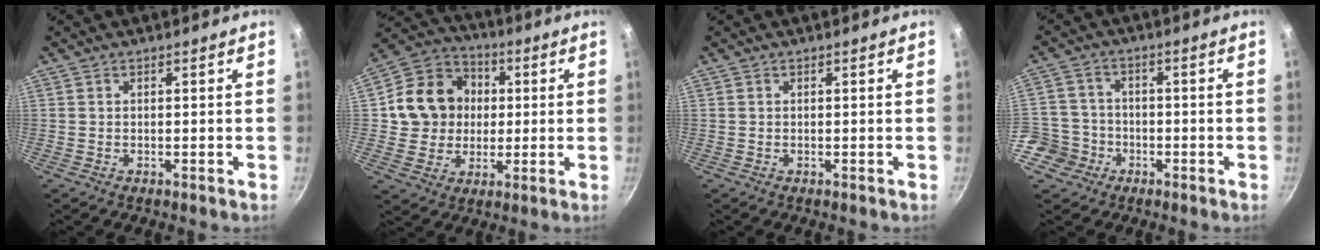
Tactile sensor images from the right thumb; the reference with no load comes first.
{"total": 14.2, "force": [1.4, 12.7, 6.1], "torque": [-0.078, 0.022, 0.019]}
{"total": 0.0}
{"total": 7.2, "force": [-3.4, 6.3, 1.1], "torque": [0.009, 0.039, -0.069]}